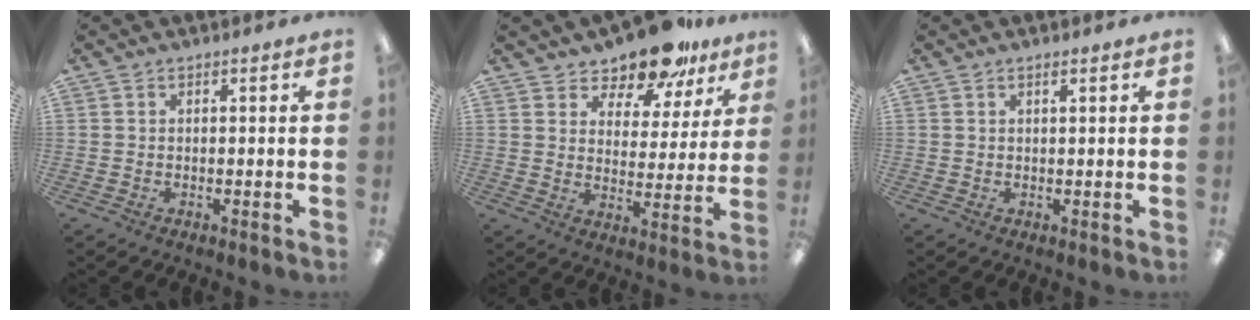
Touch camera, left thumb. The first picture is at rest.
{"total": 12.7, "force": [11.2, 4.7, 3.8], "torque": [-0.058, -0.086, 0.203]}
{"total": 0.8, "force": [0.7, 0.1, 0.5], "torque": [-0.011, 0.000, 0.012]}